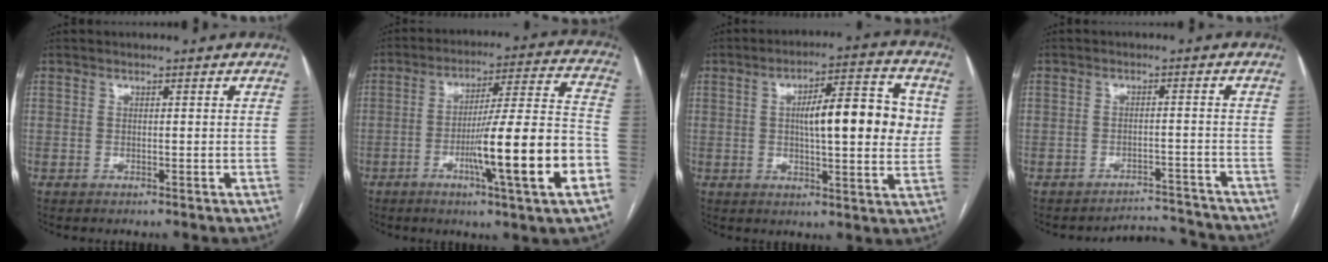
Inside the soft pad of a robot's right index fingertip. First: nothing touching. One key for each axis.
{"total": 16.9, "fx": -5.8, "fy": -0.1, "fz": 15.8, "tx": -0.246, "ty": -0.002, "tz": -0.089}
{"total": 13.2, "fx": 1.7, "fy": 3.2, "fz": 12.7, "tx": -0.182, "ty": 0.027, "tz": 0.021}
{"total": 5.9, "fx": -5.6, "fy": 0.2, "fz": -1.5, "tx": 0.028, "ty": 0.023, "tz": -0.075}